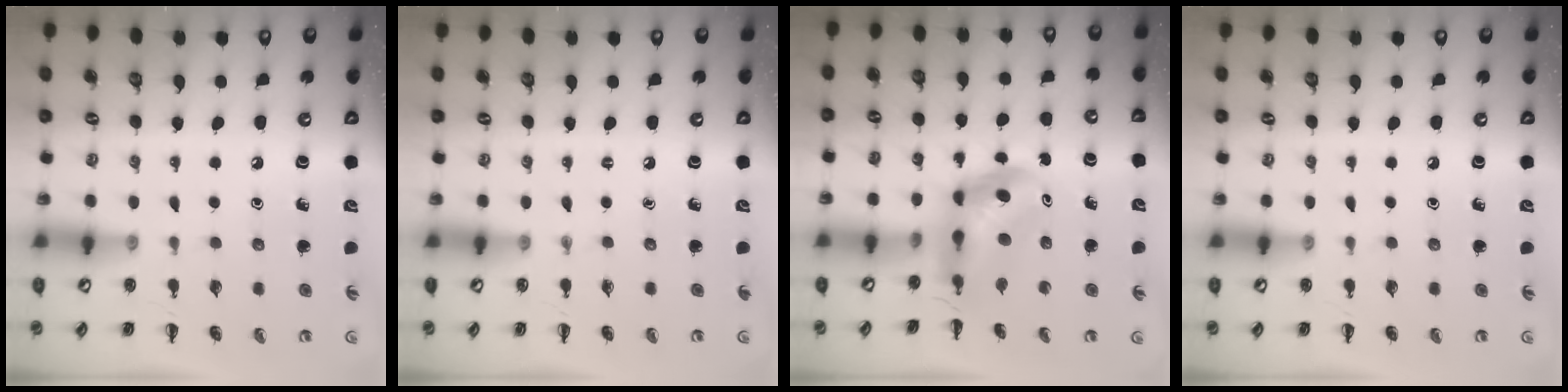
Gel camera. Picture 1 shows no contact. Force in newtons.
{"total": 0.0}
{"total": 4.5, "press": 4.3, "slide": 1.2}
{"total": 0.0}